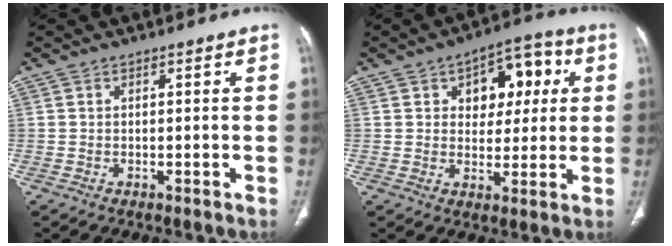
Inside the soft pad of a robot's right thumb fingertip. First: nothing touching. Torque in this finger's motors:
{"motor_torque": [0.07, 0.27, 0.74, 0.33, 0.09]}